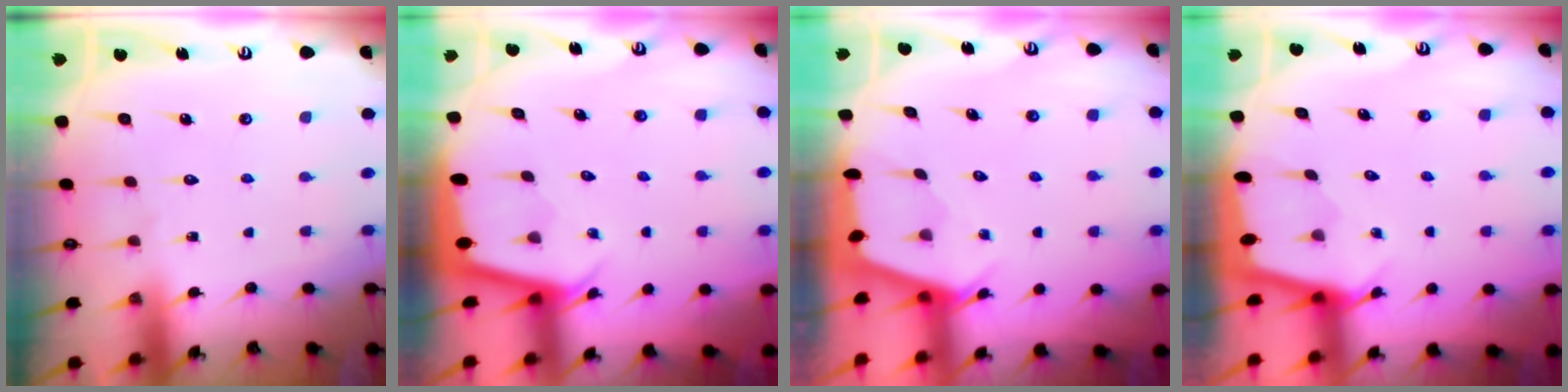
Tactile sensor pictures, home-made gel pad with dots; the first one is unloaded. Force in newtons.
{"total": 2.3, "press": 2.3, "slide": 0.1}
{"total": 2.4, "press": 2.4, "slide": 0.3}
{"total": 1.7, "press": 1.6, "slide": 0.2}